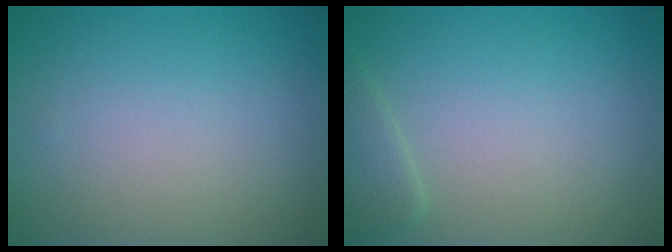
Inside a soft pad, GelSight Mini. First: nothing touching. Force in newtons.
{"total": 1.6, "press": 1.6, "slide": 0.1}